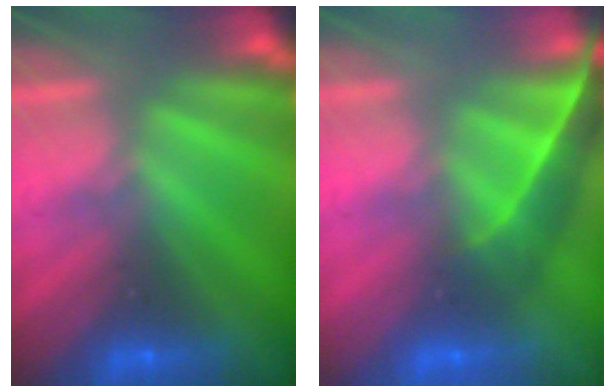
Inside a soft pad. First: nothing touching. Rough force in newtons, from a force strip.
{"total": 4.2}